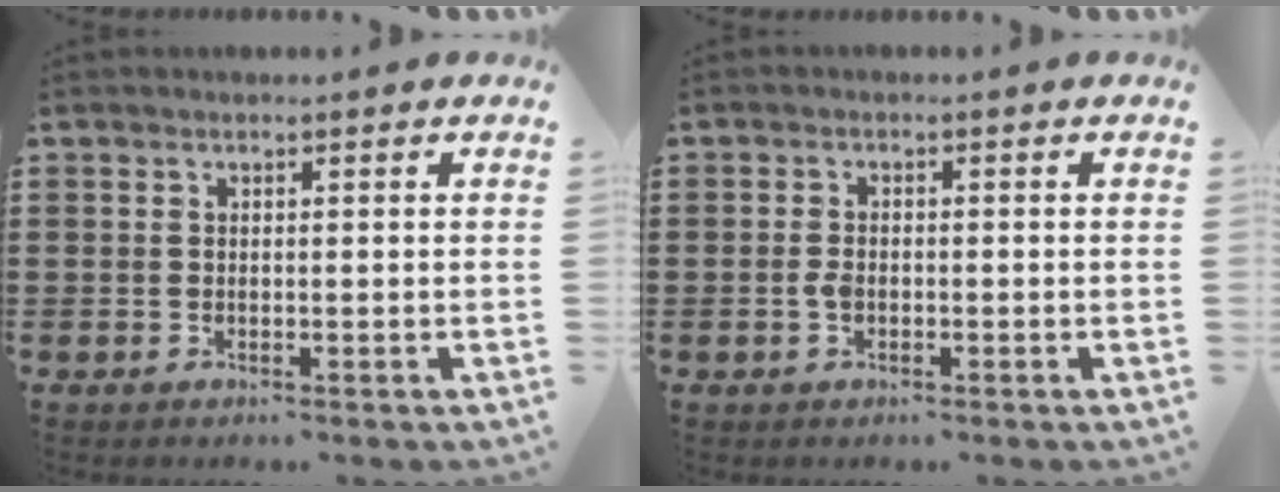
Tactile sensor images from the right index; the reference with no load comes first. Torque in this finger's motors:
{"motor_torque": [0.55, -0.39, 0.14, 0.06]}